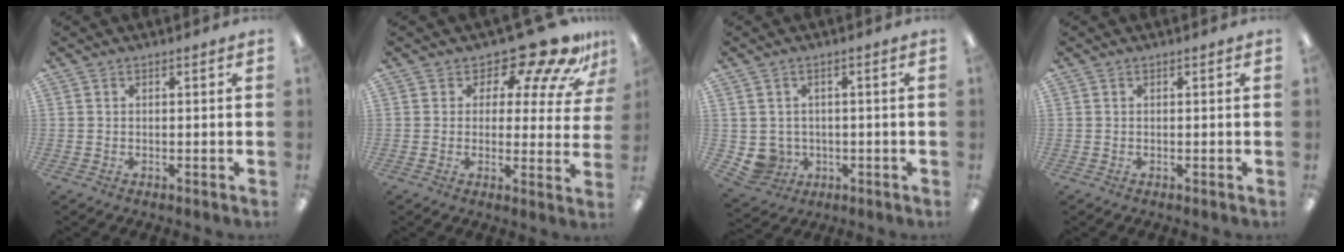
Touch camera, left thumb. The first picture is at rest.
{"total": 14.0, "force": [10.8, 5.1, 7.4], "torque": [-0.109, -0.087, 0.180]}
{"total": 4.6, "force": [0.3, 4.5, 0.7], "torque": [-0.041, -0.002, 0.009]}
{"total": 0.0}